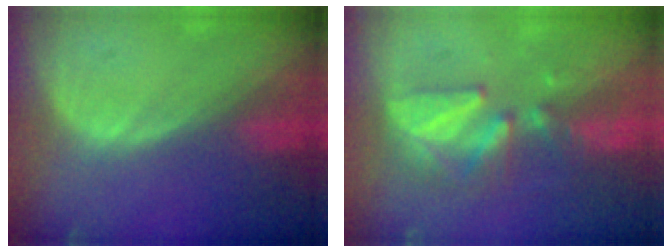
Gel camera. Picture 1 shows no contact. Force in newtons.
{"total": 7.6, "press": 7.3, "slide": 1.8}